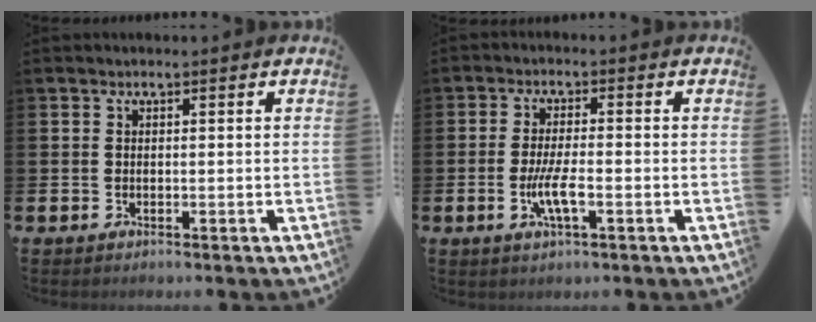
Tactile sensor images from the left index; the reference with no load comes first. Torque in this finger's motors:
{"motor_torque": [0.23, 0.07, 0.21, 0.21]}